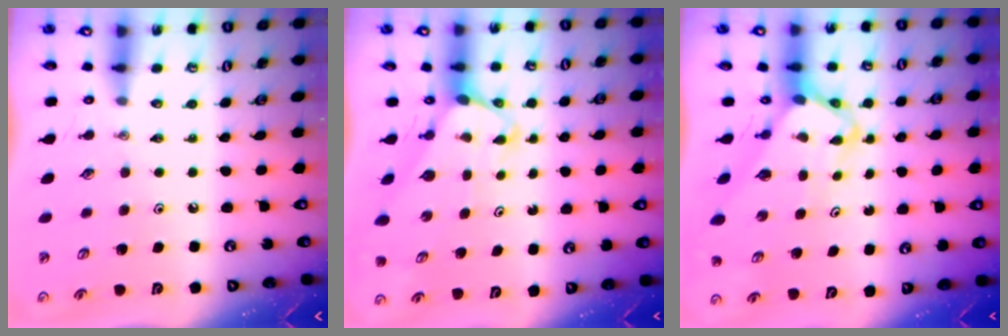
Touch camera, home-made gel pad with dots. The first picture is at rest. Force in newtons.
{"total": 4.0, "press": 4.0, "slide": 0.3}
{"total": 4.9, "press": 4.9, "slide": 0.6}